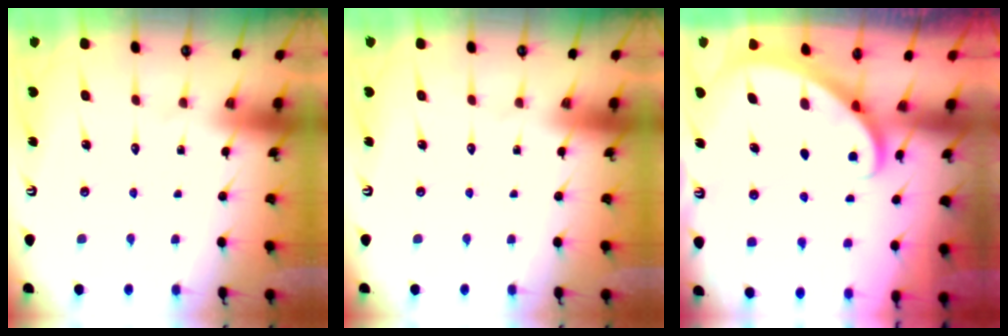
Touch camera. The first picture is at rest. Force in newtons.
{"total": 0.0}
{"total": 2.9, "press": 2.9, "slide": 0.2}